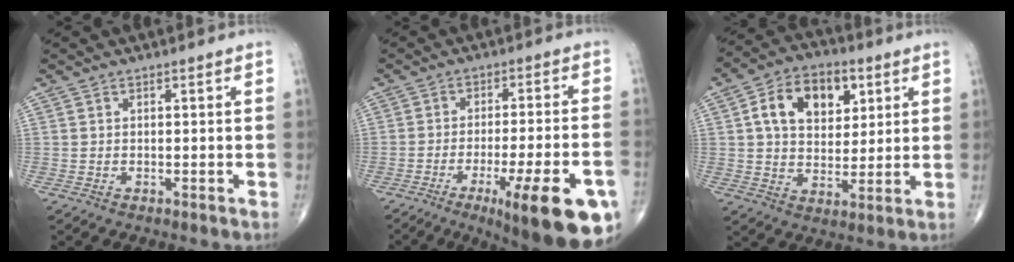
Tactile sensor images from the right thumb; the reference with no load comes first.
{"total": 20.6, "force": [-9.6, 4.6, 17.6], "torque": [-0.194, 0.022, -0.130]}
{"total": 13.8, "force": [4.5, 9.2, 9.3], "torque": [-0.120, -0.002, 0.072]}